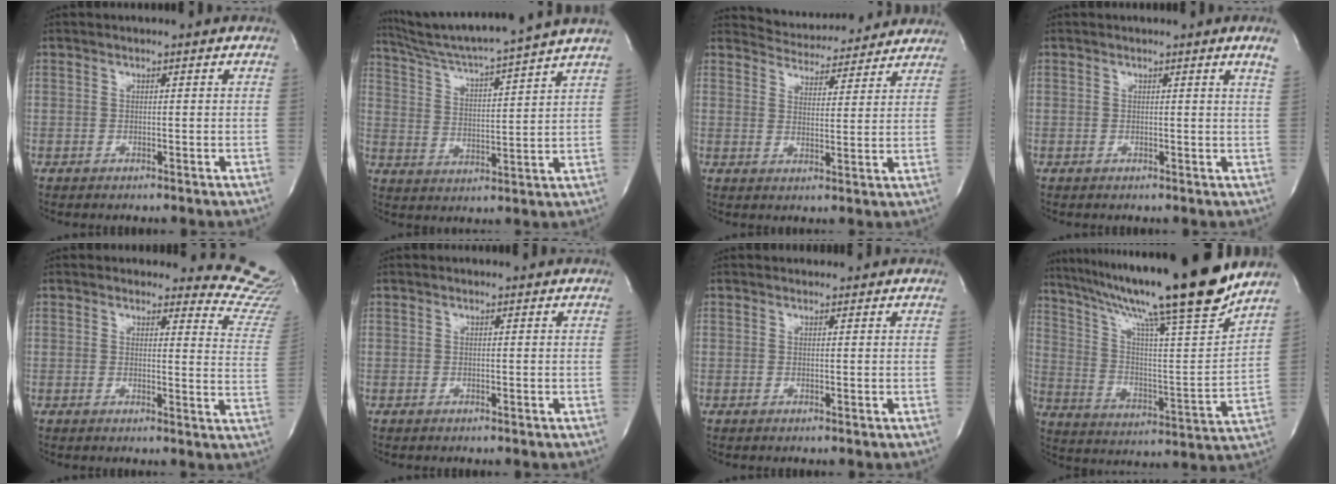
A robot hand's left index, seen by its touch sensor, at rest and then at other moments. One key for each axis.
{"total": 17.6, "fx": 15.8, "fy": -2.2, "fz": 7.3, "tx": -0.131, "ty": -0.020, "tz": 0.237}
{"total": 12.0, "fx": 11.6, "fy": 2.9, "fz": 1.4, "tx": -0.012, "ty": 0.007, "tz": 0.145}
{"total": 2.3, "fx": 1.8, "fy": -0.7, "fz": 1.3, "tx": -0.025, "ty": -0.014, "tz": 0.012}
{"total": 11.1, "fx": 11.0, "fy": 1.5, "fz": -0.1, "tx": 0.040, "ty": -0.121, "tz": 0.073}
{"total": 0.5, "fx": 0.5, "fy": 0.1, "fz": 0.0, "tx": -0.009, "ty": -0.001, "tz": 0.000}
{"total": 1.4, "fx": 1.3, "fy": 0.6, "fz": 0.0, "tx": -0.008, "ty": 0.010, "tz": 0.014}
{"total": 24.6, "fx": 19.8, "fy": -0.3, "fz": 14.6, "tx": -0.250, "ty": -0.026, "tz": 0.307}